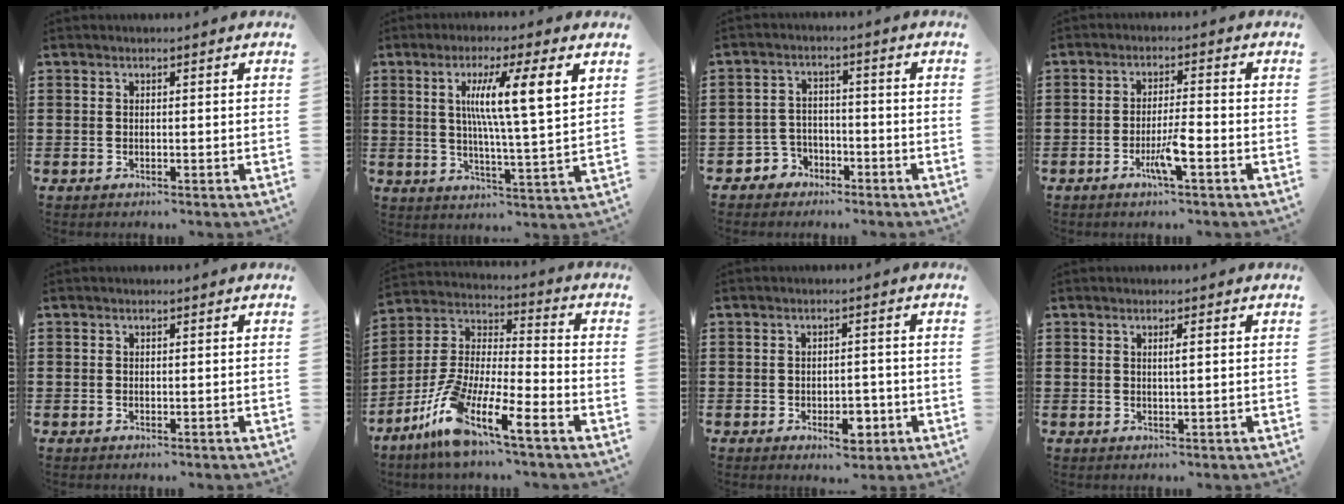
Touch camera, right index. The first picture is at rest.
{"total": 9.3, "force": [3.2, 0.7, 8.7], "torque": [-0.168, -0.003, 0.049]}
{"total": 3.7, "force": [-2.6, 2.6, 0.5], "torque": [-0.029, 0.007, -0.057]}
{"total": 4.7, "force": [-2.1, 0.4, 4.1], "torque": [-0.083, -0.011, -0.039]}
{"total": 0.0}
{"total": 11.1, "force": [-7.6, 1.4, 7.9], "torque": [-0.186, -0.019, -0.159]}
{"total": 4.6, "force": [-2.2, 2.3, 3.3], "torque": [-0.045, 0.000, -0.038]}
{"total": 1.3, "force": [0.3, 0.0, 1.2], "torque": [-0.024, -0.002, 0.004]}